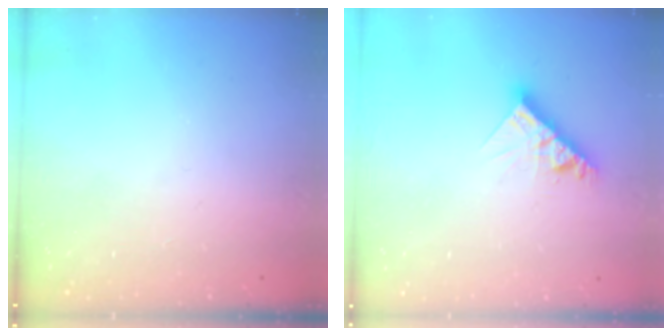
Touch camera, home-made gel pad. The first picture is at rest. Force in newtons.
{"total": 8.7, "press": 8.7, "slide": 0.8}